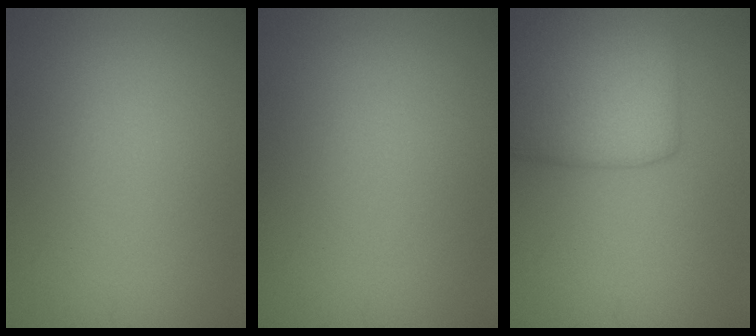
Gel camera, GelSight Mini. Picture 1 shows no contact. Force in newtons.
{"total": 0.0}
{"total": 5.7, "press": 5.7, "slide": 0.2}